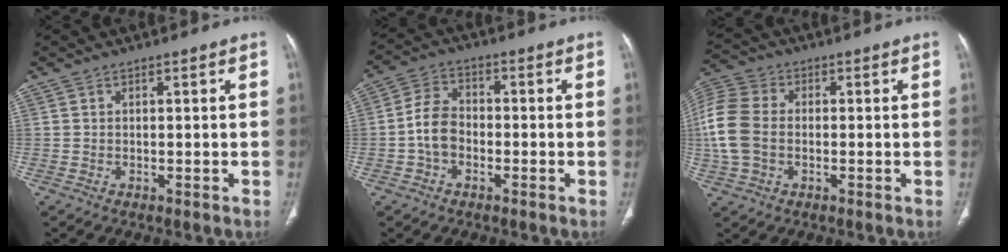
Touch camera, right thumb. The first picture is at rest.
{"total": 6.5, "force": [-1.7, 4.7, 4.2], "torque": [-0.065, 0.024, -0.042]}
{"total": 11.8, "force": [-0.7, 8.4, 8.2], "torque": [-0.193, 0.020, -0.019]}